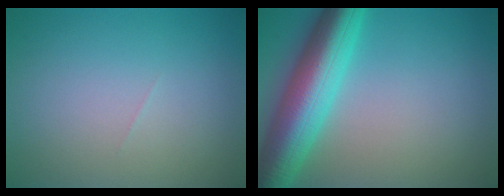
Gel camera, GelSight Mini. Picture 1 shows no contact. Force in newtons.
{"total": 9.4, "press": 9.4, "slide": 0.3}